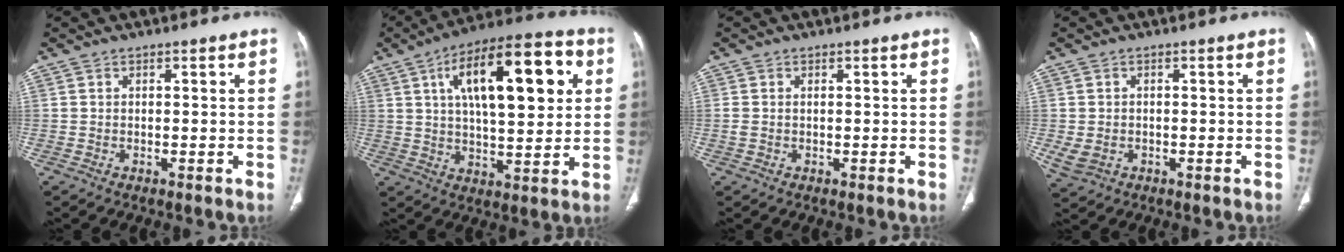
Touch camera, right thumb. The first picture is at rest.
{"total": 21.3, "force": [6.4, 8.5, 18.4], "torque": [-0.261, 0.004, 0.094]}
{"total": 1.3, "force": [0.2, 0.8, 1.0], "torque": [-0.036, 0.010, 0.009]}
{"total": 3.7, "force": [-0.7, 2.9, 2.1], "torque": [-0.047, 0.001, -0.002]}